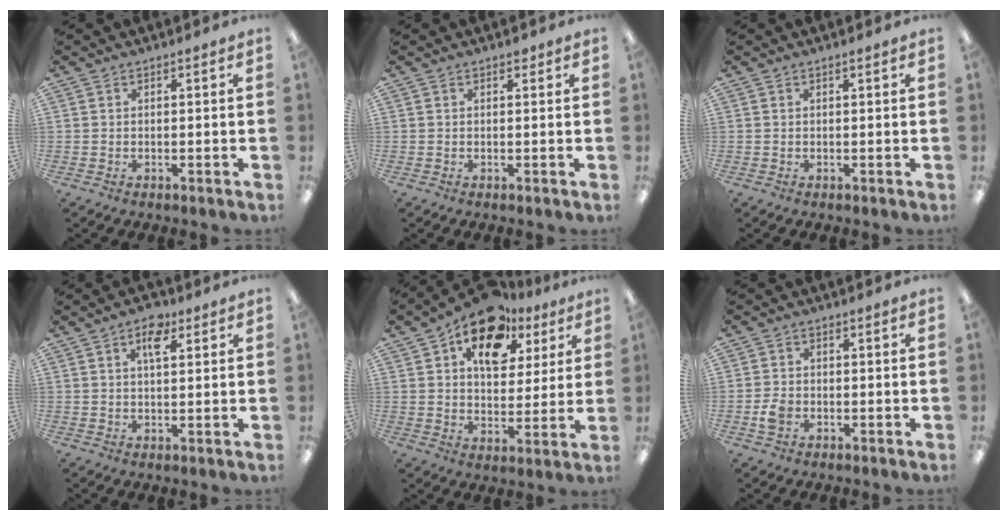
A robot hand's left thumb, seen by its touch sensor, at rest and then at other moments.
{"total": 0.9, "force": [0.6, 0.5, 0.5], "torque": [-0.002, -0.002, 0.008]}
{"total": 0.0}
{"total": 5.3, "force": [2.8, 2.5, 3.7], "torque": [-0.051, -0.006, 0.042]}
{"total": 15.3, "force": [9.1, 9.5, 7.9], "torque": [-0.122, -0.042, 0.163]}
{"total": 3.3, "force": [-1.3, 2.6, 1.6], "torque": [-0.033, 0.004, -0.024]}